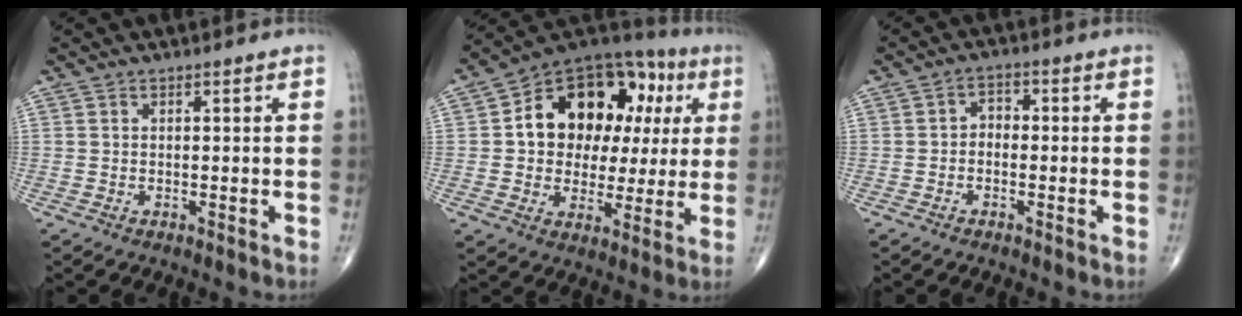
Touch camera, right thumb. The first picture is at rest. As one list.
[{"total": 21.3, "force": [4.5, 15.1, 14.3], "torque": [-0.153, 0.035, 0.069]}, {"total": 2.7, "force": [-0.6, 2.0, 1.7], "torque": [-0.011, 0.018, -0.023]}]